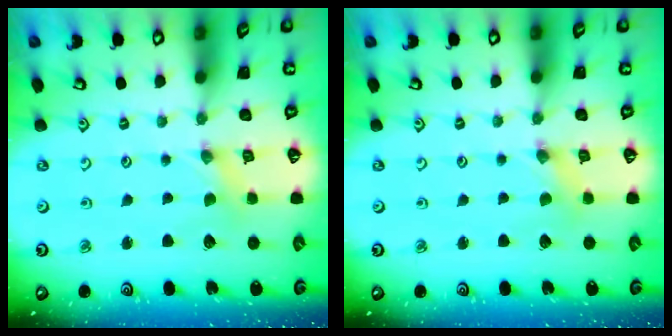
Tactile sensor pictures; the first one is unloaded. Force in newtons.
{"total": 0.8, "press": 0.7, "slide": 0.3}